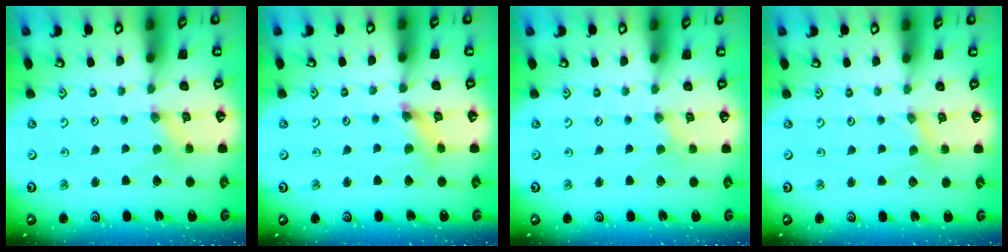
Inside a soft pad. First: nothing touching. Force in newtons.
{"total": 4.7, "press": 4.7, "slide": 0.5}
{"total": 0.0}
{"total": 0.6, "press": 0.6, "slide": 0.1}